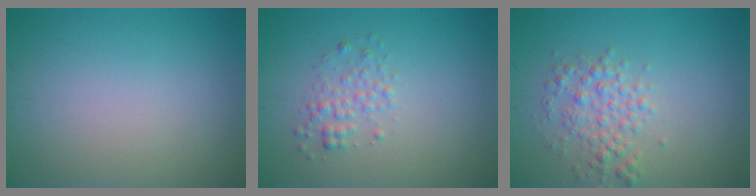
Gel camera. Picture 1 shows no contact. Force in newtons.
{"total": 1.8, "press": 1.8, "slide": 0.1}
{"total": 2.8, "press": 2.8, "slide": 0.0}